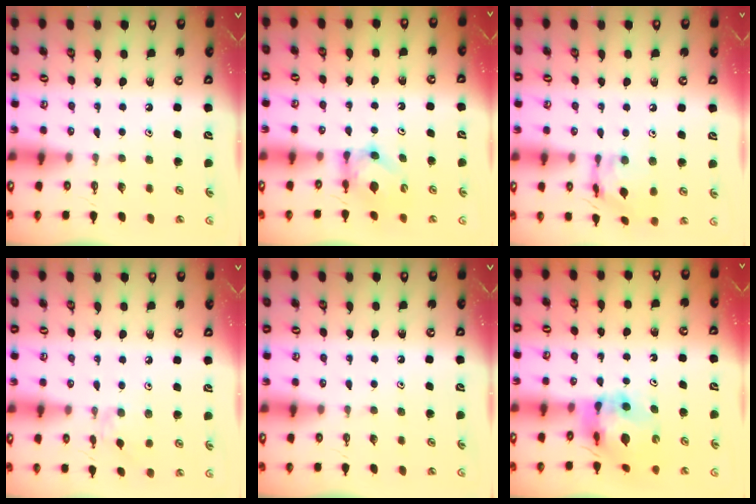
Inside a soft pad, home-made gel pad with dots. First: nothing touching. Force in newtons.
{"total": 6.2, "press": 6.2, "slide": 0.4}
{"total": 13.1, "press": 13.0, "slide": 1.0}
{"total": 2.8, "press": 2.7, "slide": 0.6}
{"total": 0.0}
{"total": 12.1, "press": 12.0, "slide": 1.4}